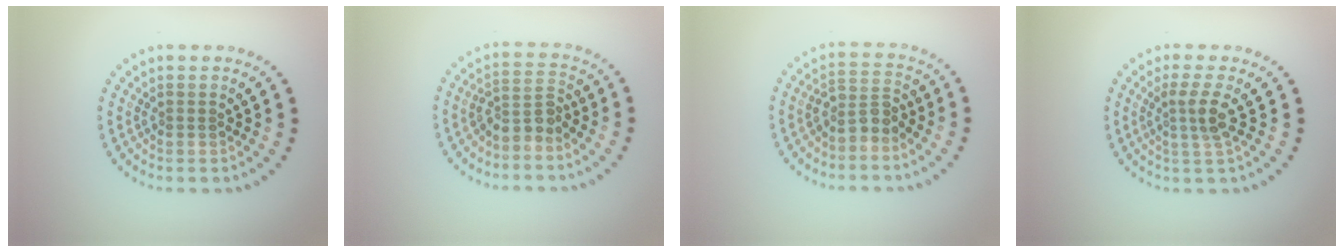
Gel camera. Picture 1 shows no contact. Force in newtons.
{"total": 2.6, "press": 1.9, "slide": 1.7}
{"total": 2.5, "press": 1.9, "slide": 1.6}
{"total": 2.4, "press": 1.8, "slide": 1.6}